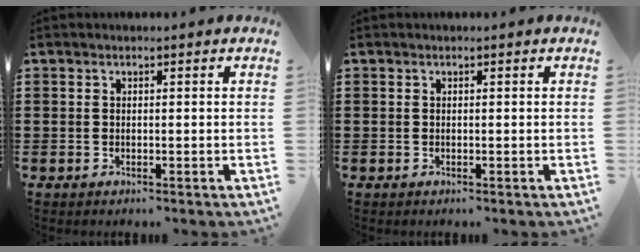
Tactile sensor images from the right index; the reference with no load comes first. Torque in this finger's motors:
{"motor_torque": [-0.03, 0.03, 0.00, 0.00]}